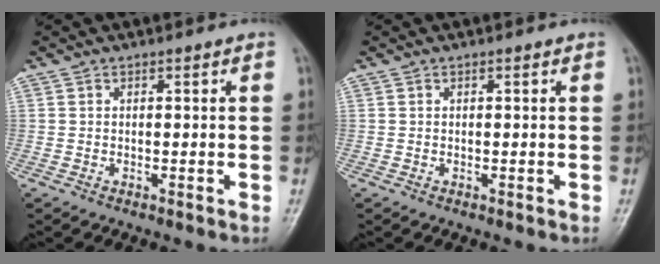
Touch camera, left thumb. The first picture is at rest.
{"total": 0.0}